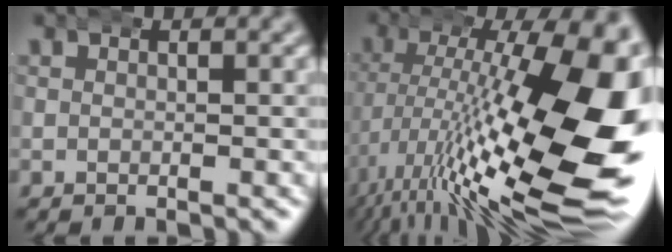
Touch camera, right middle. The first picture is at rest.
{"total": 17.1, "force": [-1.9, 6.3, 15.7], "torque": [-0.216, -0.022, -0.008]}